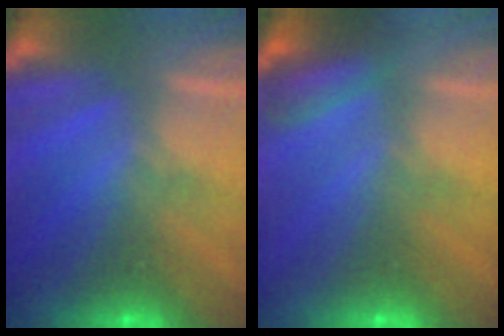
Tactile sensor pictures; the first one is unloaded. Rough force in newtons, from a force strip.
{"total": 2.9}